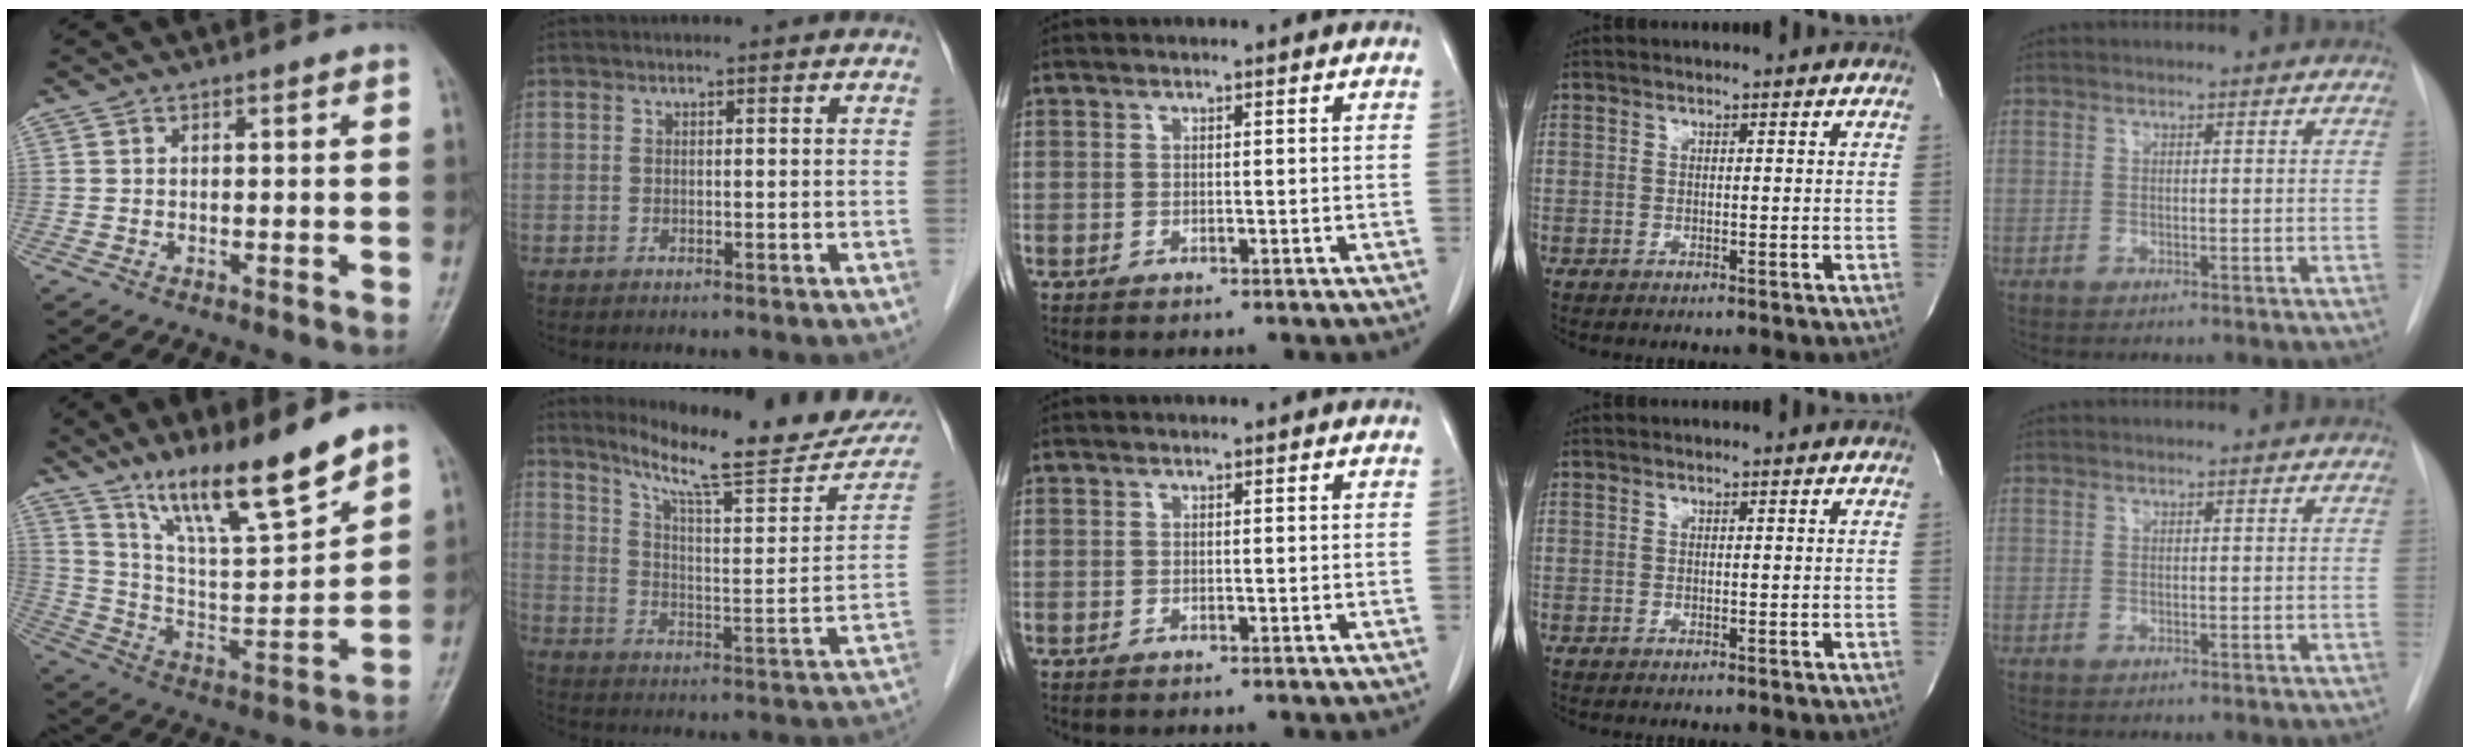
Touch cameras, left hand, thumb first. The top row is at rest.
{"thumb": {"total": 17.7, "force": [12.9, 3.1, 11.7], "torque": [-0.172, -0.074, 0.236]}, "index": {"total": 21.0, "force": [18.0, 2.0, 10.5], "torque": [-0.152, -0.046, 0.250]}}